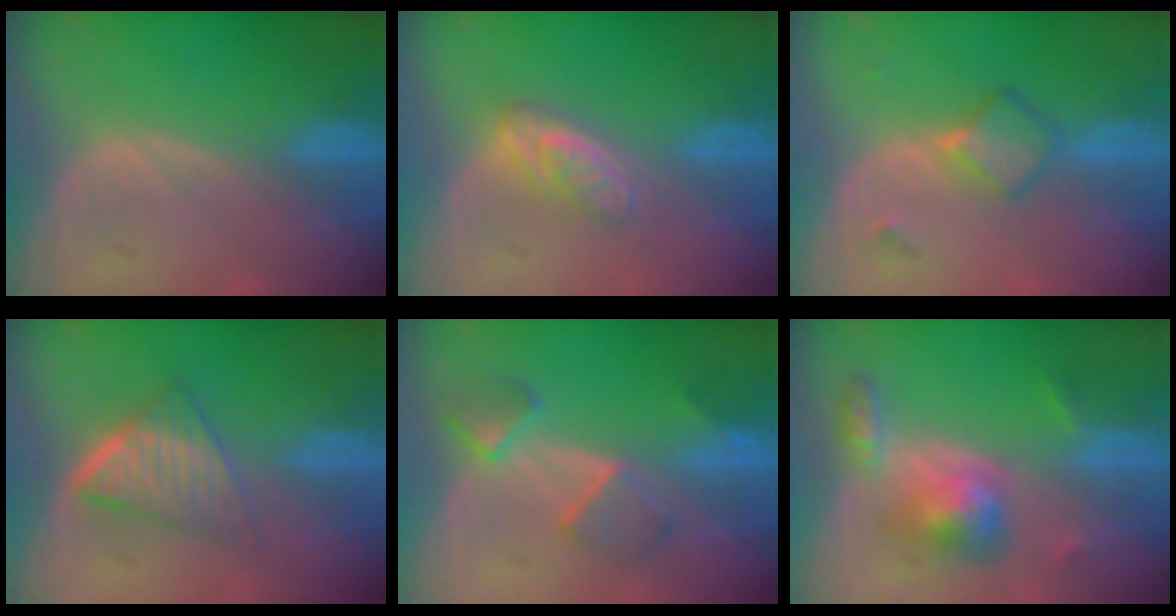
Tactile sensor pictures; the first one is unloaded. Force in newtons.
{"total": 4.9, "press": 4.2, "slide": 2.4}
{"total": 4.8, "press": 4.2, "slide": 2.4}
{"total": 6.6, "press": 5.5, "slide": 3.6}
{"total": 5.6, "press": 5.6, "slide": 0.6}
{"total": 6.3, "press": 5.7, "slide": 2.8}